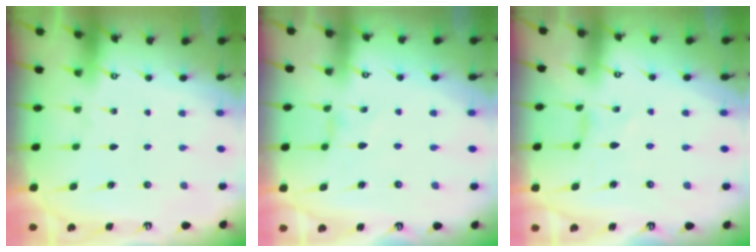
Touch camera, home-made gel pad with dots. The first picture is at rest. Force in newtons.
{"total": 0.6, "press": 0.6, "slide": 0.2}
{"total": 0.0}